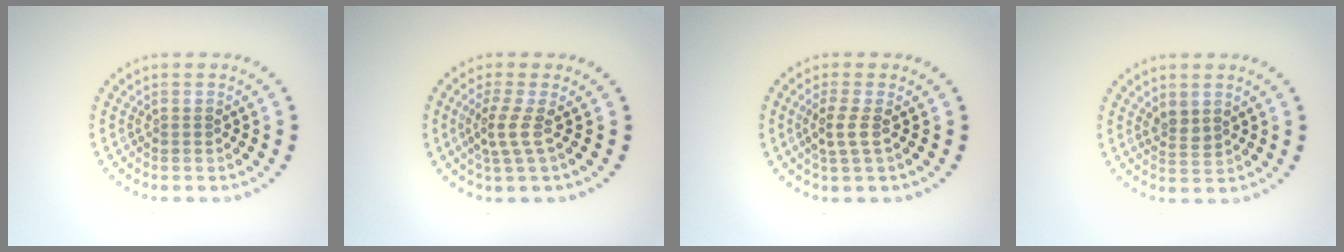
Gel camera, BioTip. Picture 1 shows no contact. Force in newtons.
{"total": 2.1, "press": 1.4, "slide": 1.6}
{"total": 1.9, "press": 1.6, "slide": 1.0}
{"total": 1.5, "press": 1.3, "slide": 0.7}